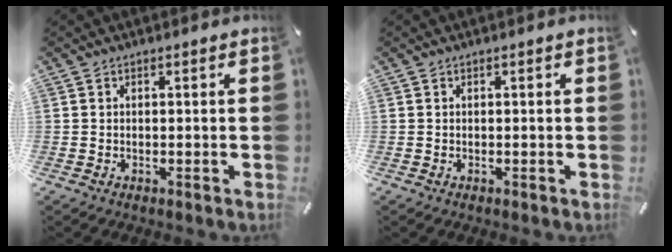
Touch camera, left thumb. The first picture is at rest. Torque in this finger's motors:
{"motor_torque": [0.00, 0.00, -0.03, 0.03, 0.00]}